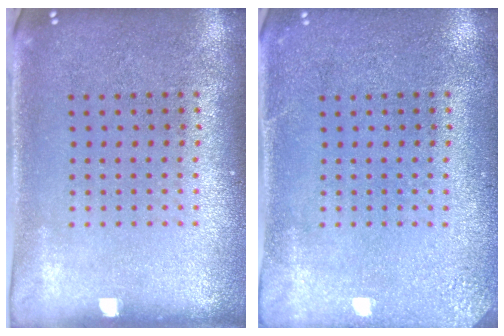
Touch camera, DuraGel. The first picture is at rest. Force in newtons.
{"total": 2.4, "press": 2.4, "slide": 0.3}